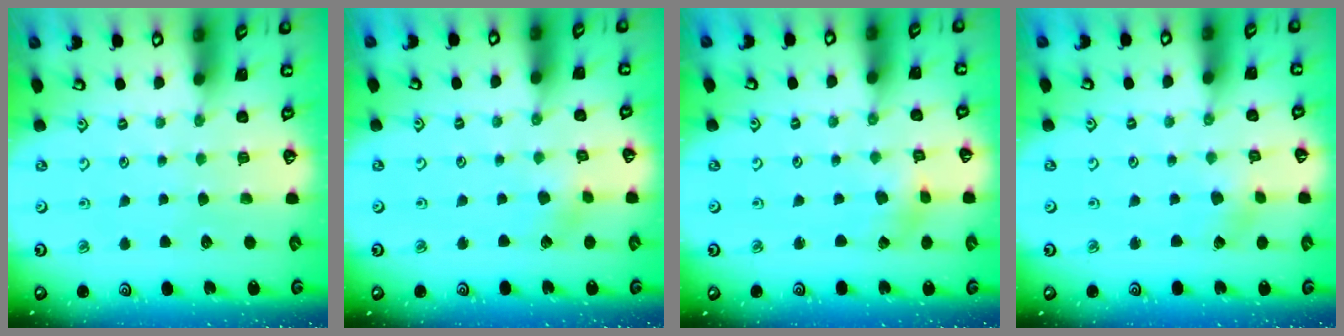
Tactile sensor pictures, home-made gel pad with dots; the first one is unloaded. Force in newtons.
{"total": 2.6, "press": 2.5, "slide": 0.8}
{"total": 1.2, "press": 1.2, "slide": 0.2}
{"total": 2.0, "press": 2.0, "slide": 0.3}